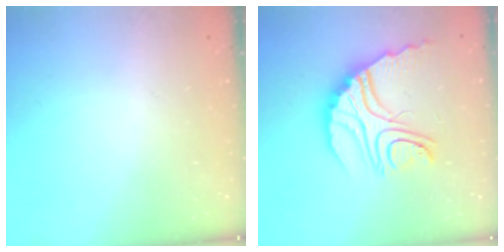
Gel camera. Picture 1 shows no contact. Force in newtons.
{"total": 15.8, "press": 15.7, "slide": 1.6}